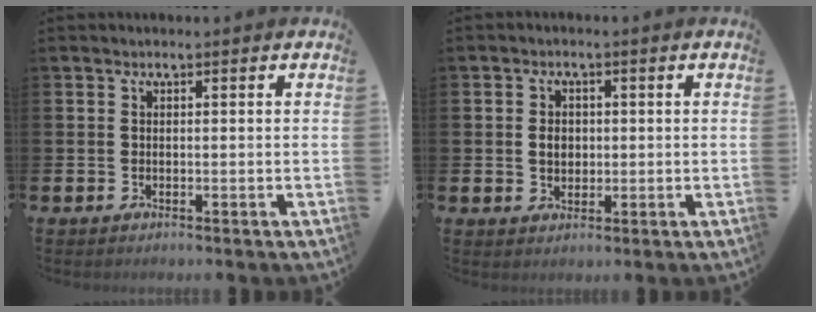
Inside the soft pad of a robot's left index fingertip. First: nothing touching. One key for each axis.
{"total": 2.7, "fx": 0.2, "fy": 2.2, "fz": 1.5, "tx": -0.016, "ty": 0.004, "tz": -0.003}